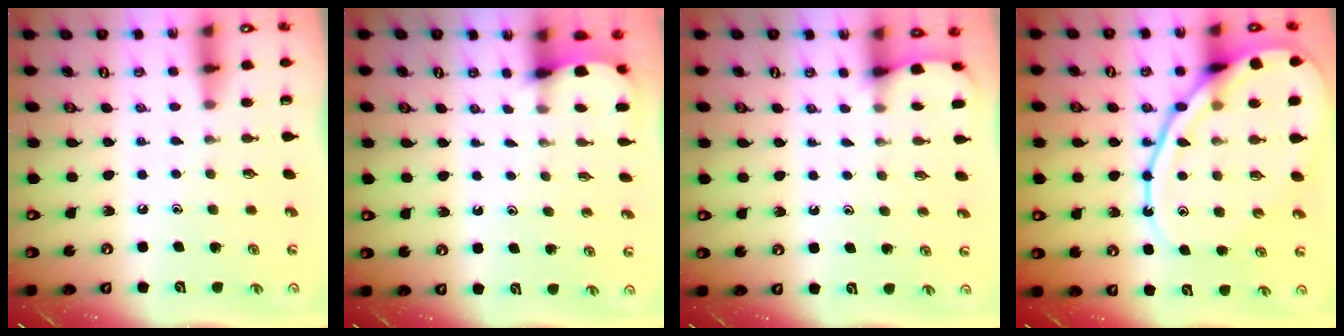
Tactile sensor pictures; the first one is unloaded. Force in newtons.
{"total": 2.6, "press": 2.6, "slide": 0.3}
{"total": 2.8, "press": 2.8, "slide": 0.1}
{"total": 16.5, "press": 16.4, "slide": 1.5}